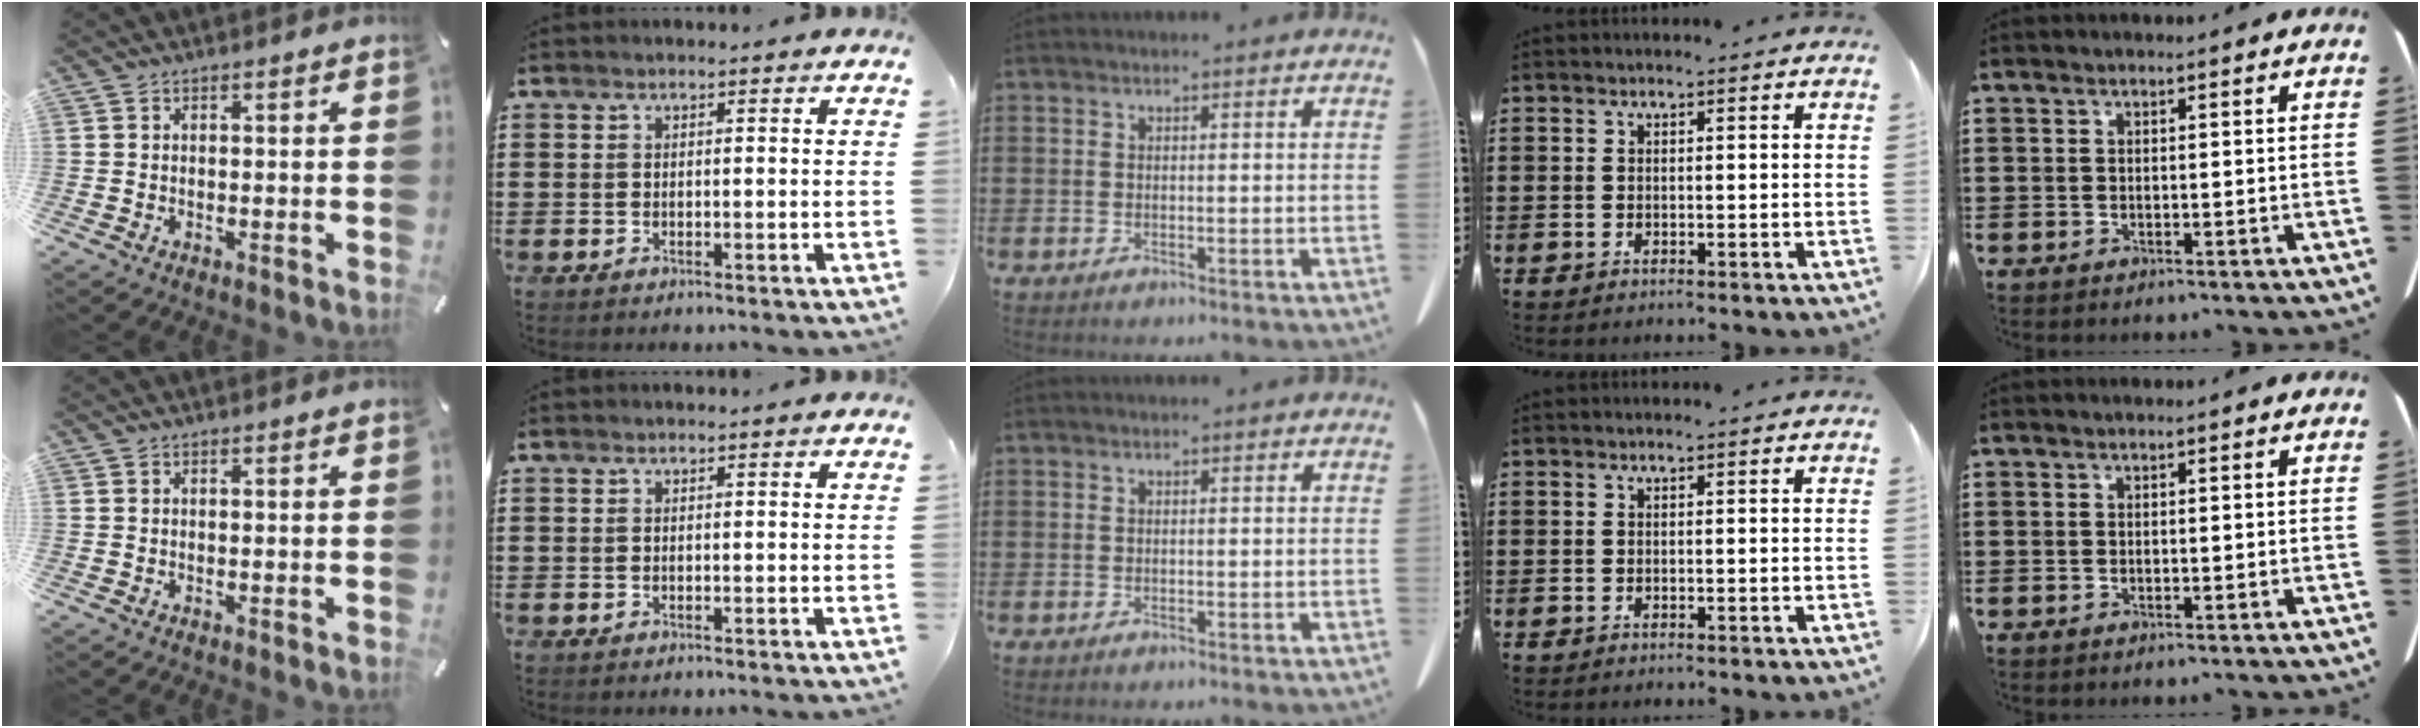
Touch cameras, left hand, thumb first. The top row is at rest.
{}